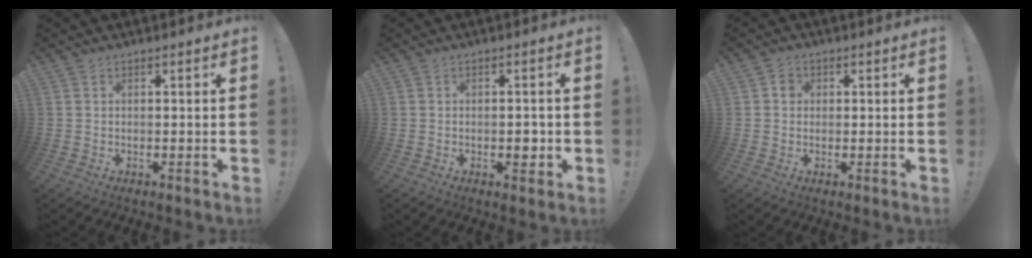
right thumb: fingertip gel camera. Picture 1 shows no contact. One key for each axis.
{"total": 3.2, "fx": -0.7, "fy": 1.9, "fz": 2.4, "tx": -0.019, "ty": 0.001, "tz": -0.015}
{"total": 2.3, "fx": 0.0, "fy": 2.1, "fz": 1.1, "tx": -0.016, "ty": 0.006, "tz": -0.002}